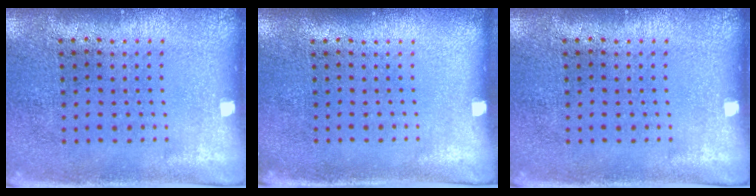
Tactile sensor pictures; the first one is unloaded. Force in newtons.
{"total": 0.0}
{"total": 0.0}